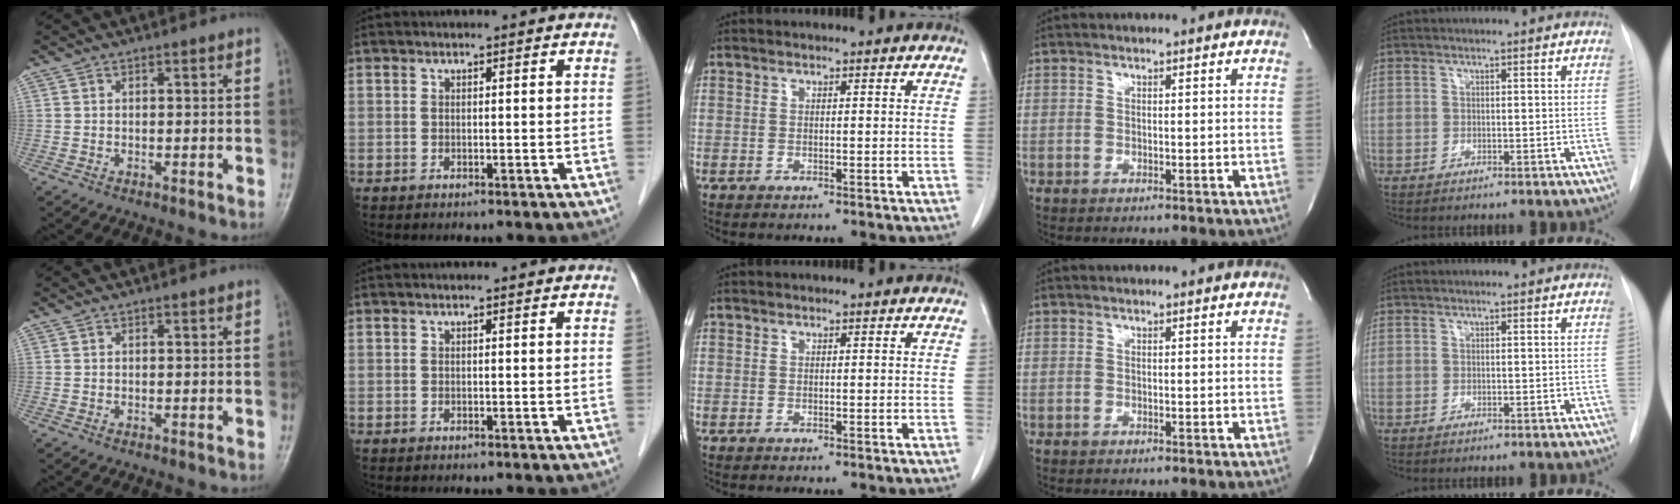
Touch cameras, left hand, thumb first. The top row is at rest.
{}